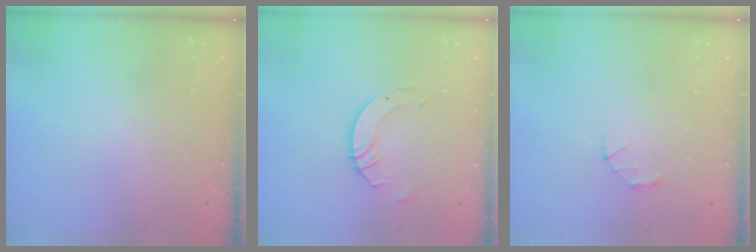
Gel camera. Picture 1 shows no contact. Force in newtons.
{"total": 5.0, "press": 5.0, "slide": 0.3}
{"total": 1.5, "press": 1.5, "slide": 0.3}